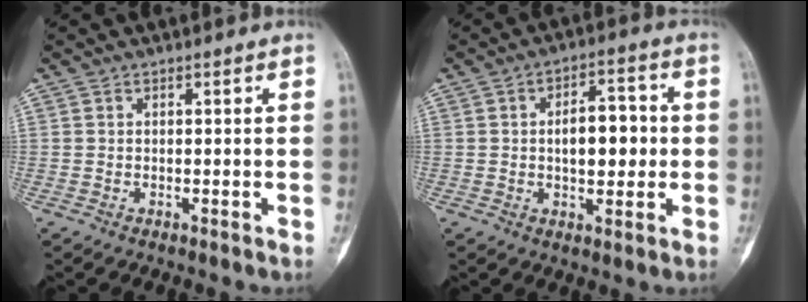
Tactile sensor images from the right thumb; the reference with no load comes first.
{"total": 9.0, "force": [0.2, 4.7, 7.7], "torque": [-0.091, 0.015, 0.001]}